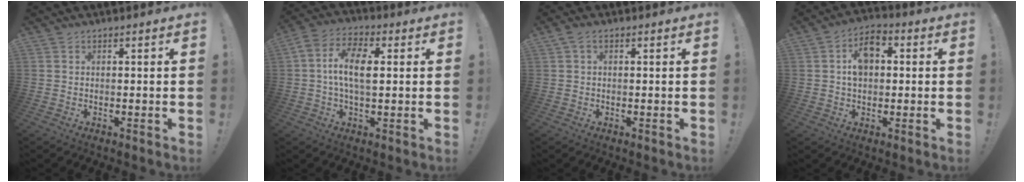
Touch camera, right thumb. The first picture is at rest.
{"total": 10.7, "force": [0.9, 5.7, 9.0], "torque": [-0.174, 0.007, 0.015]}
{"total": 1.9, "force": [0.5, 1.1, 1.4], "torque": [-0.026, 0.002, 0.008]}
{"total": 8.4, "force": [1.2, 5.9, 5.8], "torque": [-0.084, 0.012, 0.023]}